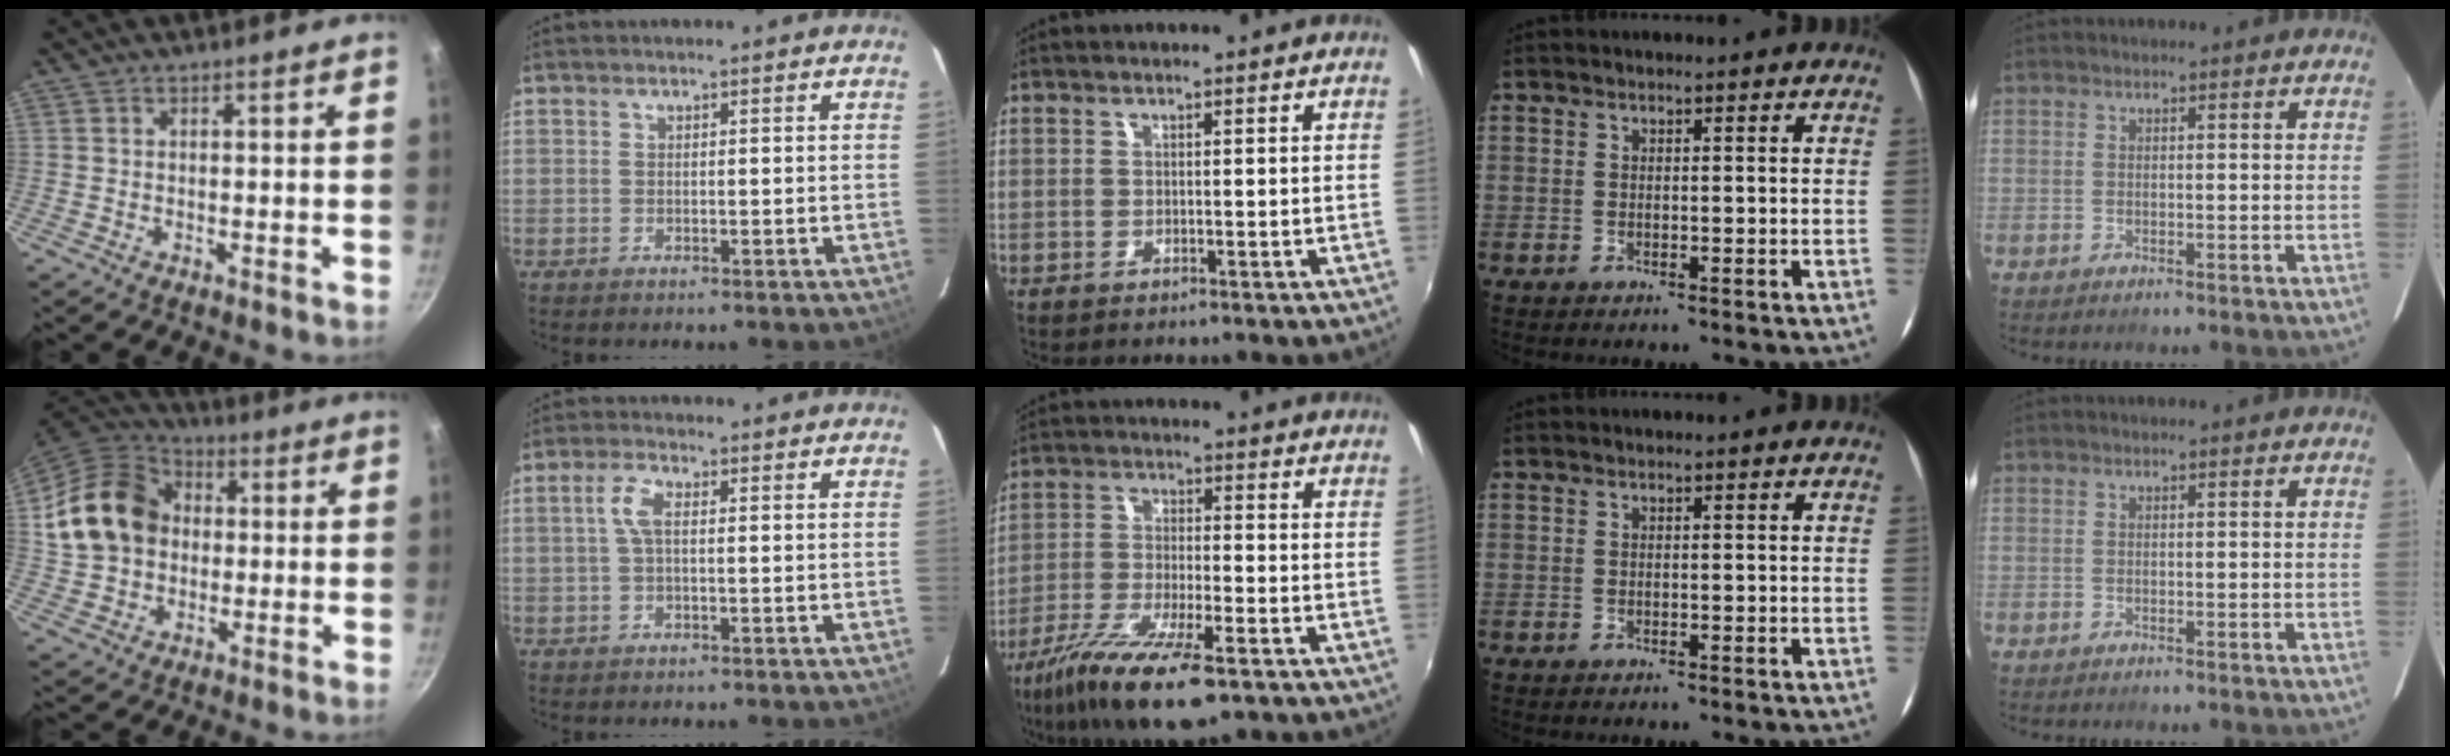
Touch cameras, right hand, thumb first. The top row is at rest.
{"thumb": {"total": 17.1, "force": [2.1, 13.6, 10.2], "torque": [-0.169, 0.031, 0.032]}, "index": {"total": 3.4, "force": [0.2, 1.3, 3.1], "torque": [-0.066, 0.009, 0.005]}, "middle": {"total": 14.8, "force": [-9.5, 3.4, 10.9], "torque": [-0.223, -0.046, -0.178]}}